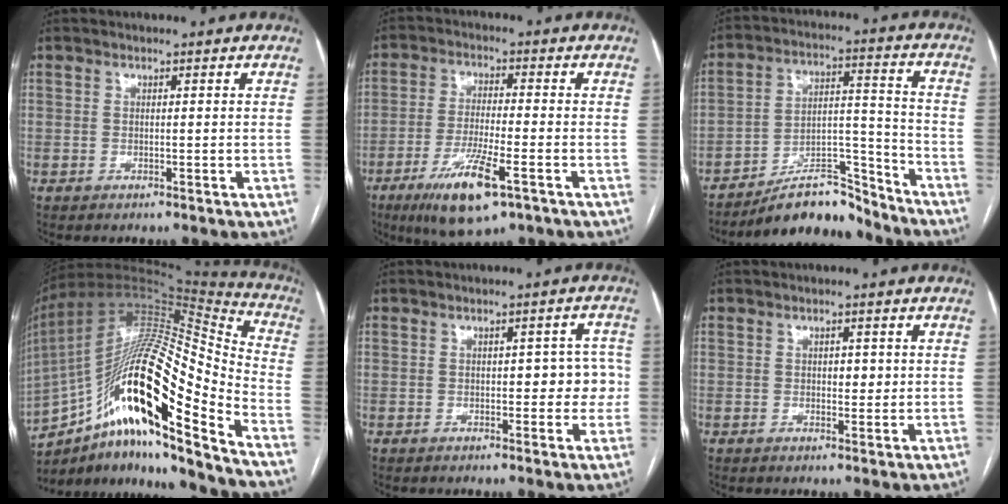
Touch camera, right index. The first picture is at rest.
{"total": 11.1, "force": [-5.8, 1.9, 9.3], "torque": [-0.178, -0.025, -0.098]}
{"total": 11.4, "force": [-10.3, 3.2, 3.6], "torque": [-0.045, 0.046, -0.174]}
{"total": 27.7, "force": [-14.2, 4.6, 23.3], "torque": [-0.399, 0.012, -0.244]}
{"total": 5.1, "force": [-0.1, 2.5, 4.4], "torque": [-0.040, 0.028, -0.001]}
{"total": 2.2, "force": [0.3, 1.3, 1.8], "torque": [-0.024, 0.002, 0.003]}